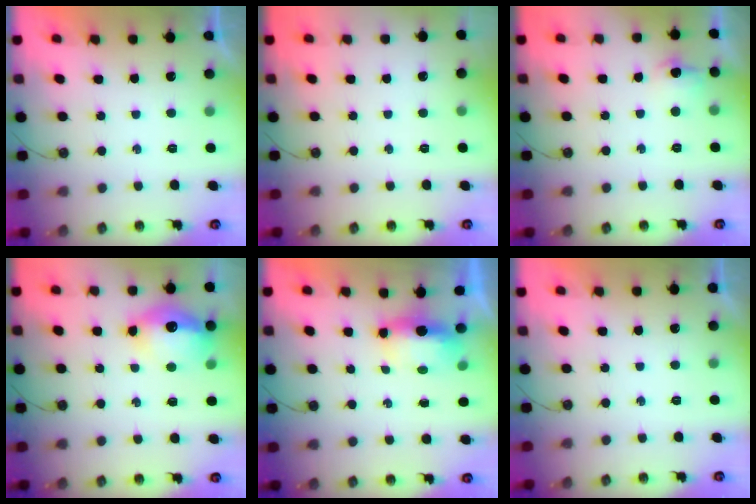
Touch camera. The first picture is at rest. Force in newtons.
{"total": 0.0}
{"total": 6.8, "press": 6.7, "slide": 0.7}
{"total": 12.9, "press": 12.8, "slide": 1.4}
{"total": 5.9, "press": 5.8, "slide": 1.2}
{"total": 0.0}